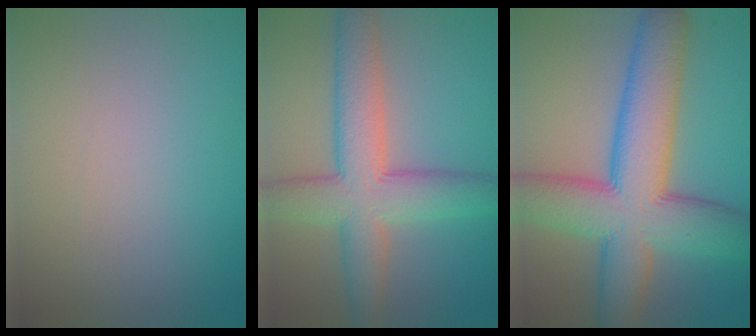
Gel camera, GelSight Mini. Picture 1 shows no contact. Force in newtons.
{"total": 7.6, "press": 7.6, "slide": 0.4}
{"total": 12.2, "press": 12.2, "slide": 0.4}